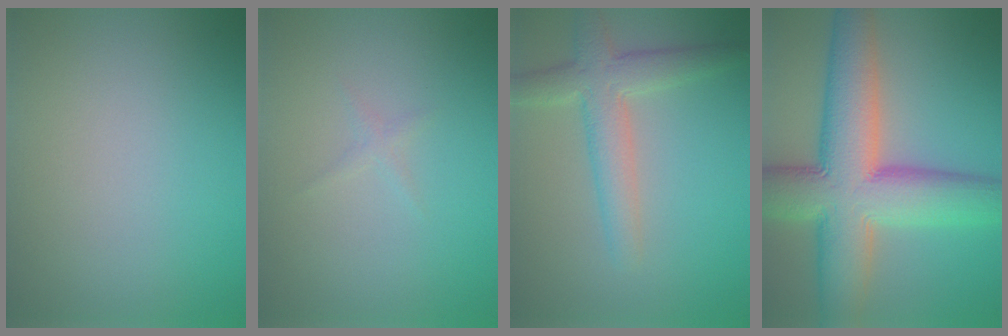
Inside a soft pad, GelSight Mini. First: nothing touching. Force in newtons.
{"total": 0.6, "press": 0.6, "slide": 0.0}
{"total": 4.2, "press": 4.2, "slide": 0.0}
{"total": 12.3, "press": 12.3, "slide": 0.5}